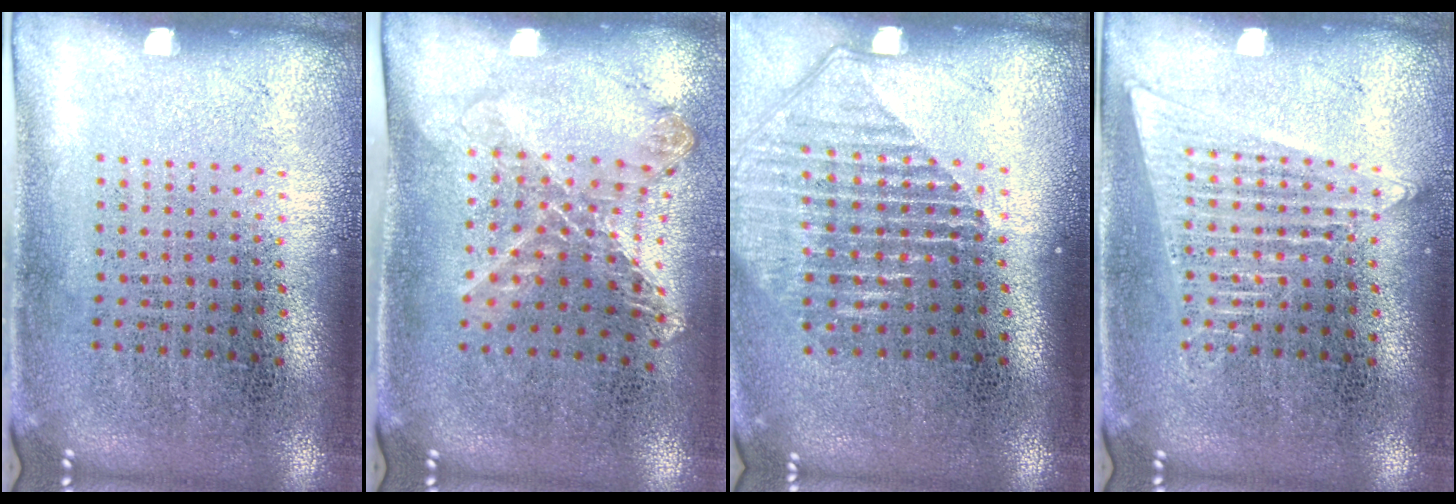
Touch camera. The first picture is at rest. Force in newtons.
{"total": 1.1, "press": 1.1, "slide": 0.3}
{"total": 1.6, "press": 1.4, "slide": 0.7}
{"total": 1.9, "press": 1.9, "slide": 0.2}